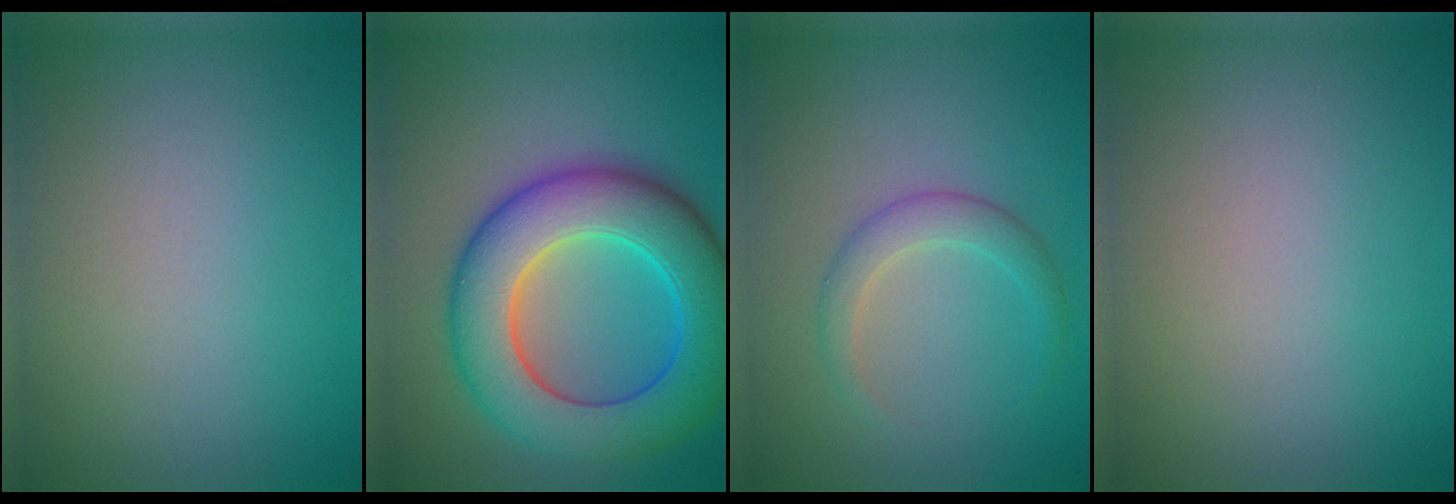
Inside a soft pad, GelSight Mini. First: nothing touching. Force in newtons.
{"total": 11.1, "press": 11.1, "slide": 0.3}
{"total": 2.3, "press": 2.3, "slide": 0.0}
{"total": 0.0}